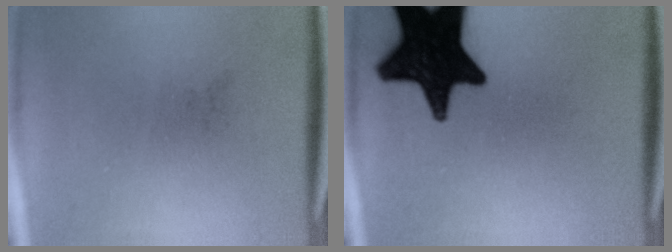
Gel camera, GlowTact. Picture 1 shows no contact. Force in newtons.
{"total": 19.4}